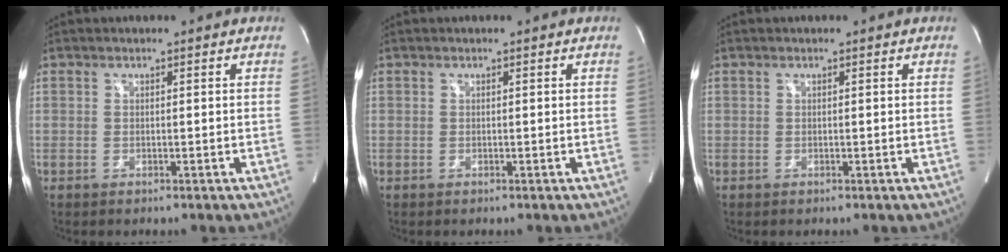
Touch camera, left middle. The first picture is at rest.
{"total": 0.0}
{"total": 0.0}